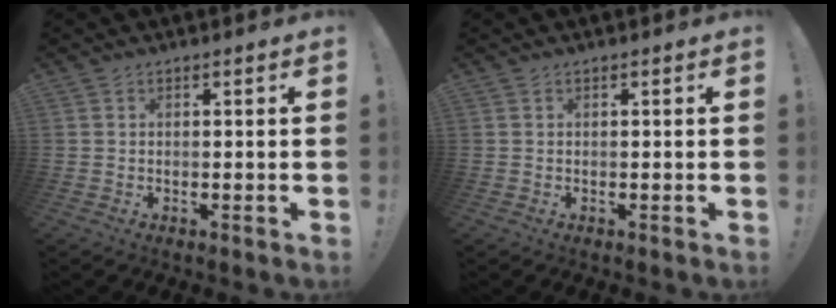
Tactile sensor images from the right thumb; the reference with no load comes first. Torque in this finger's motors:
{"motor_torque": [0.00, 0.00, 0.00, 0.00, 0.00]}